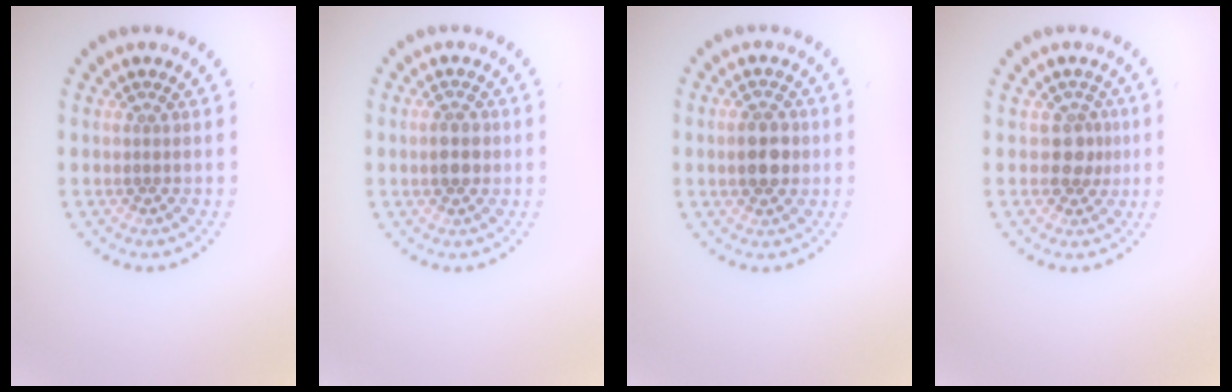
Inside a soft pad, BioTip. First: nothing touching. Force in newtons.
{"total": 2.6, "press": 2.6, "slide": 0.1}
{"total": 3.6, "press": 3.6, "slide": 0.1}
{"total": 2.0, "press": 1.7, "slide": 1.2}